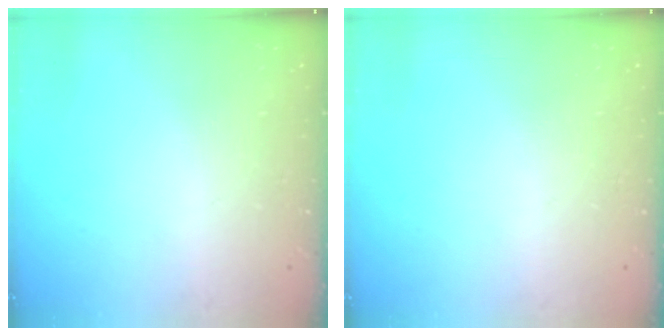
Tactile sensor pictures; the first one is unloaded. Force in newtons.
{"total": 0.0}